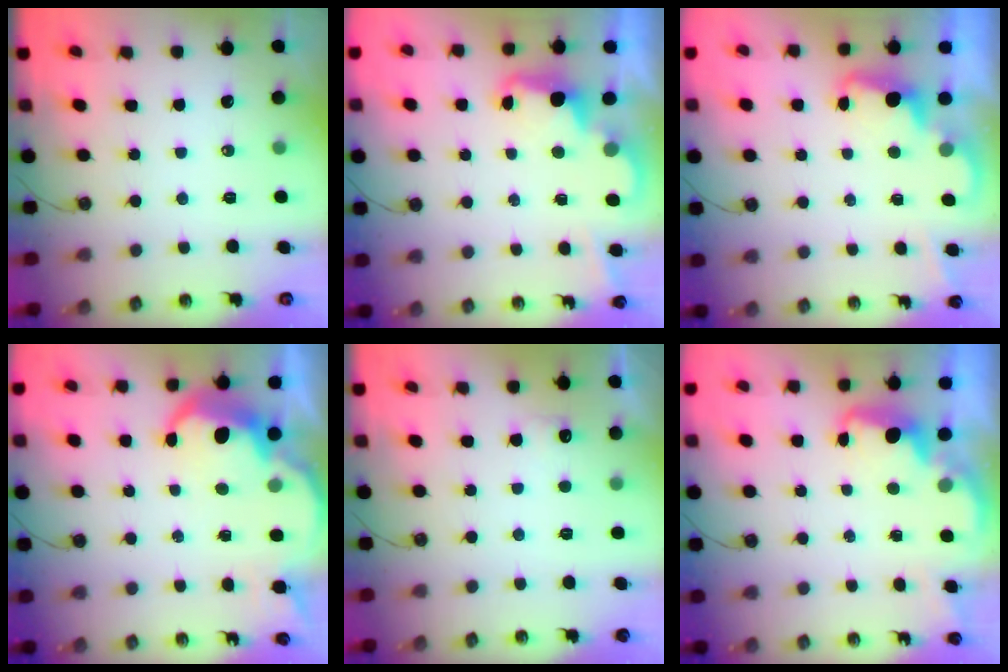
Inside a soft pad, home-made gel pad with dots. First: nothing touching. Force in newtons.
{"total": 2.3, "press": 2.3, "slide": 0.5}
{"total": 2.3, "press": 2.2, "slide": 0.5}
{"total": 8.5, "press": 8.5, "slide": 0.5}
{"total": 3.9, "press": 3.8, "slide": 1.2}
{"total": 2.1, "press": 2.1, "slide": 0.6}